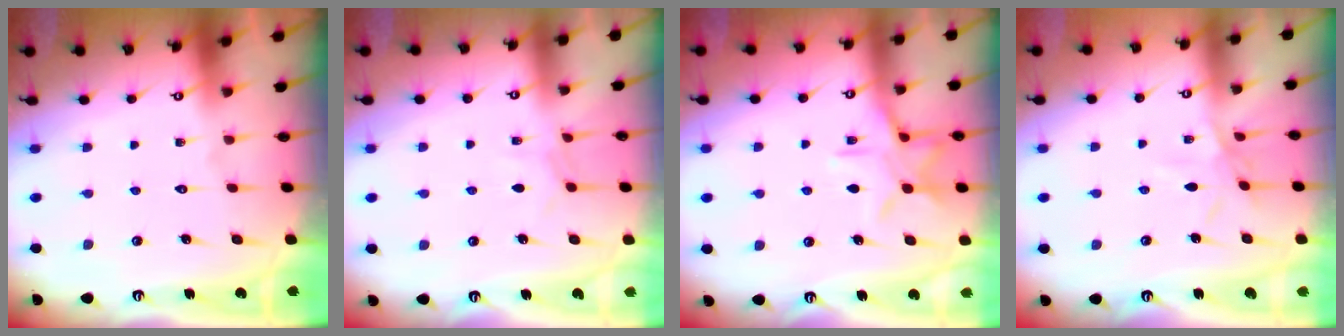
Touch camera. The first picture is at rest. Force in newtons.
{"total": 3.6, "press": 3.6, "slide": 0.4}
{"total": 11.2, "press": 11.1, "slide": 0.6}
{"total": 4.5, "press": 4.5, "slide": 0.6}